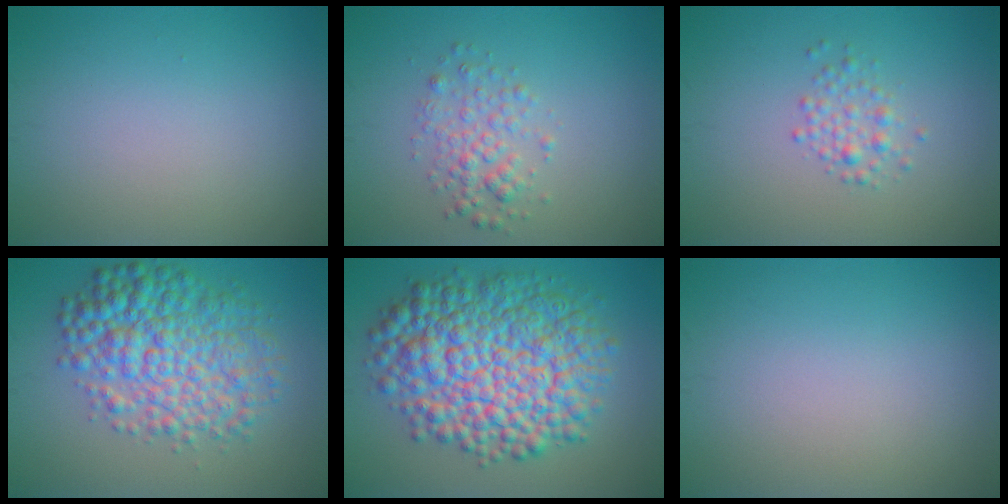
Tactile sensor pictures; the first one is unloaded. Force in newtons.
{"total": 2.5, "press": 2.5, "slide": 0.1}
{"total": 1.7, "press": 1.7, "slide": 0.0}
{"total": 7.9, "press": 7.9, "slide": 0.1}
{"total": 11.9, "press": 11.9, "slide": 0.1}
{"total": 0.0}